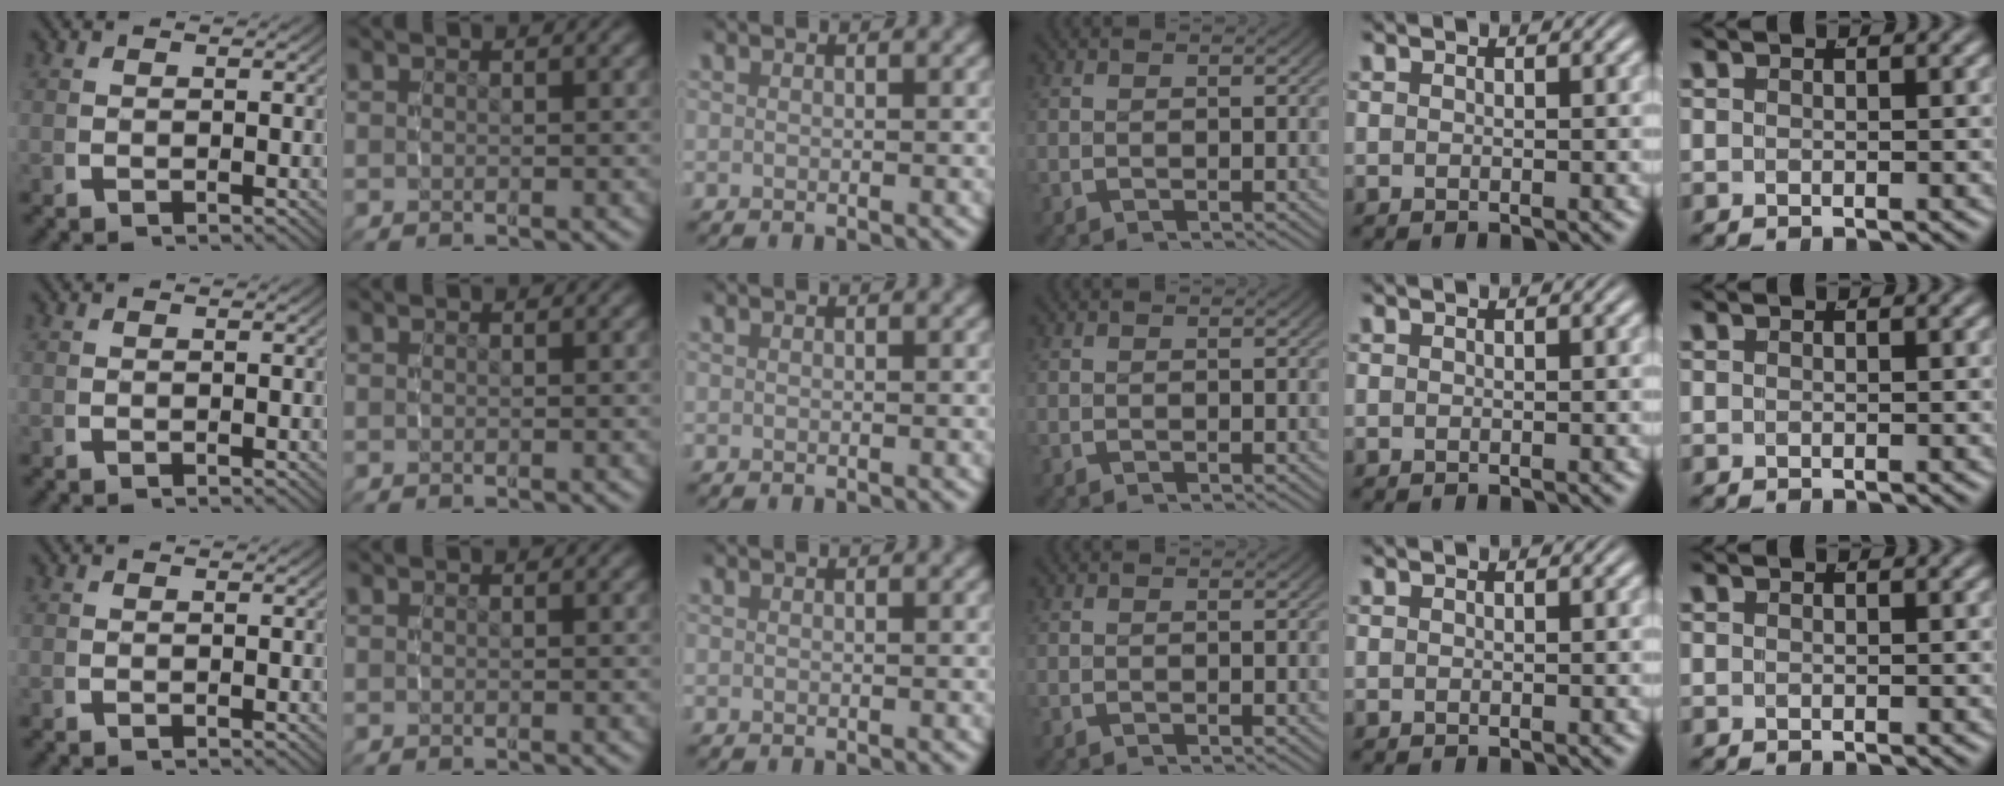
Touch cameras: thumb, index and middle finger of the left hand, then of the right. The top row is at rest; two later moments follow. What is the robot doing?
{"motion": "grasp_and_lifting", "object": "ethernet cable"}